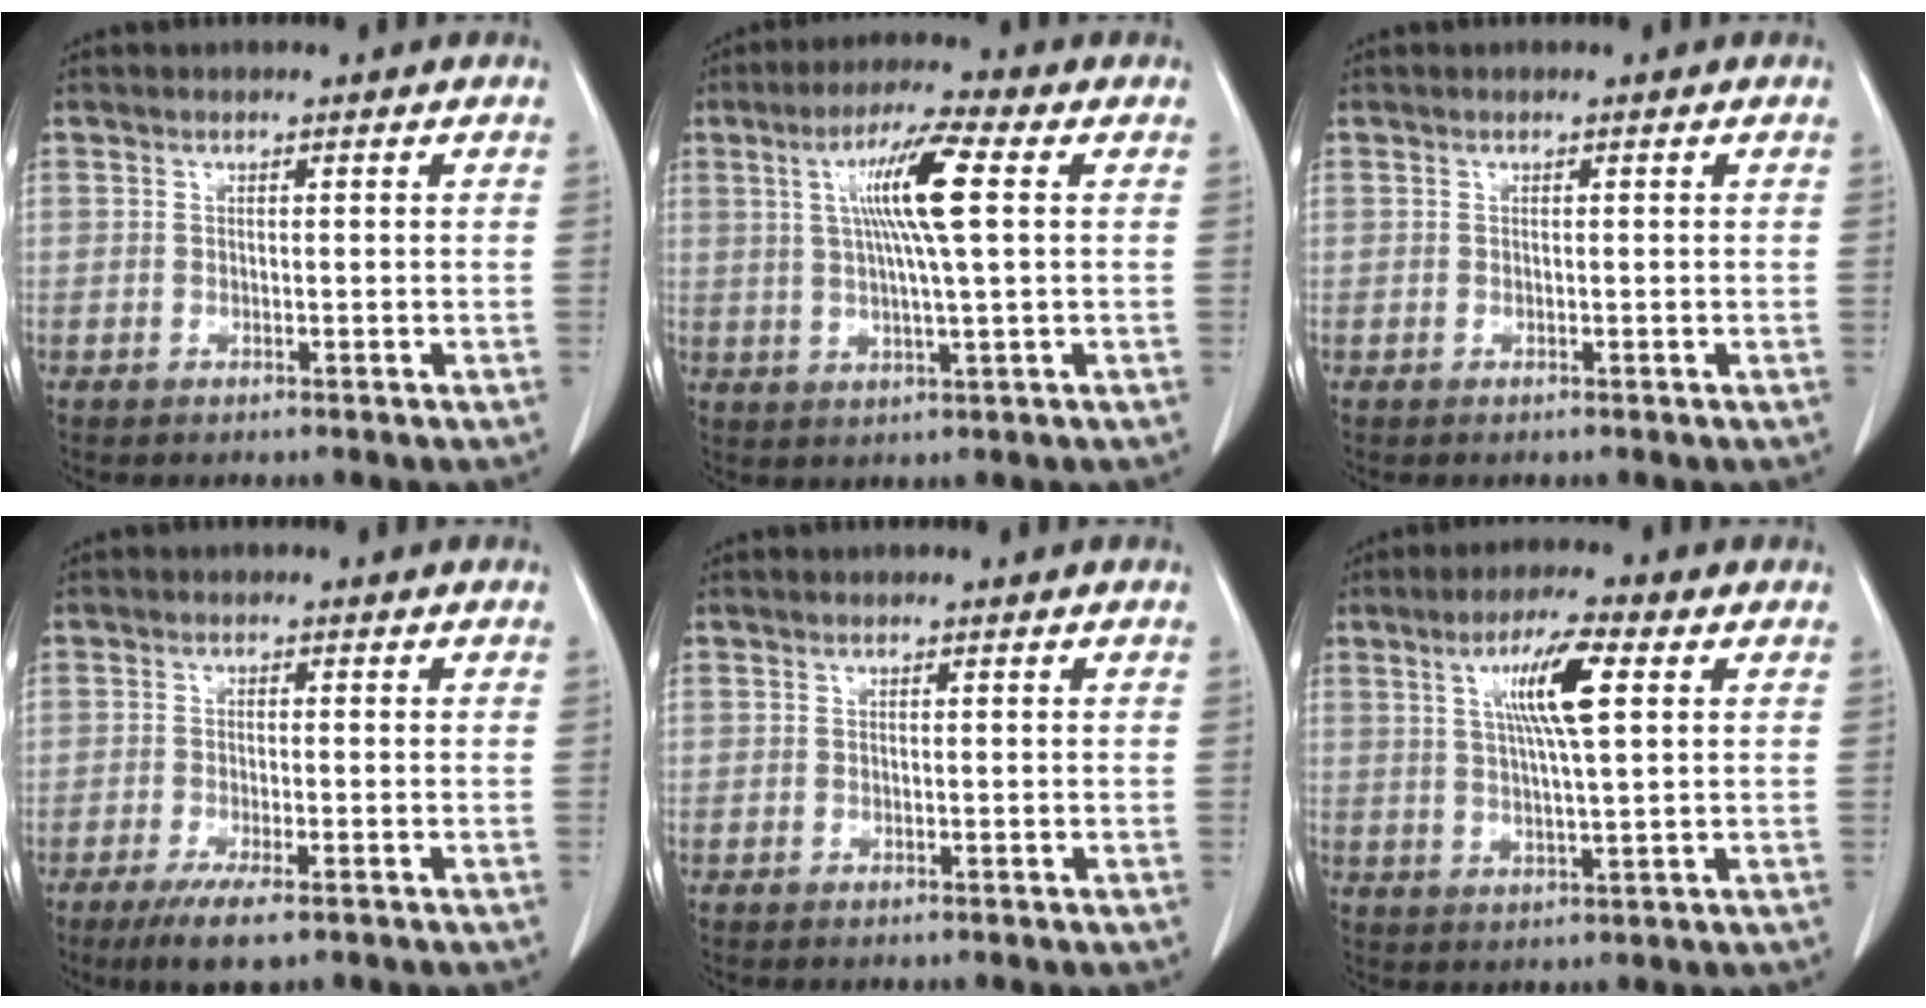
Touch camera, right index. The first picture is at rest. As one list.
[{"total": 9.7, "force": [2.2, -0.1, 9.4], "torque": [-0.174, 0.006, 0.039]}, {"total": 0.0}, {"total": 5.3, "force": [-3.4, 0.9, 4.0], "torque": [-0.074, -0.013, -0.054]}, {"total": 0.0}, {"total": 8.4, "force": [2.7, 0.5, 7.9], "torque": [-0.144, 0.005, 0.048]}]